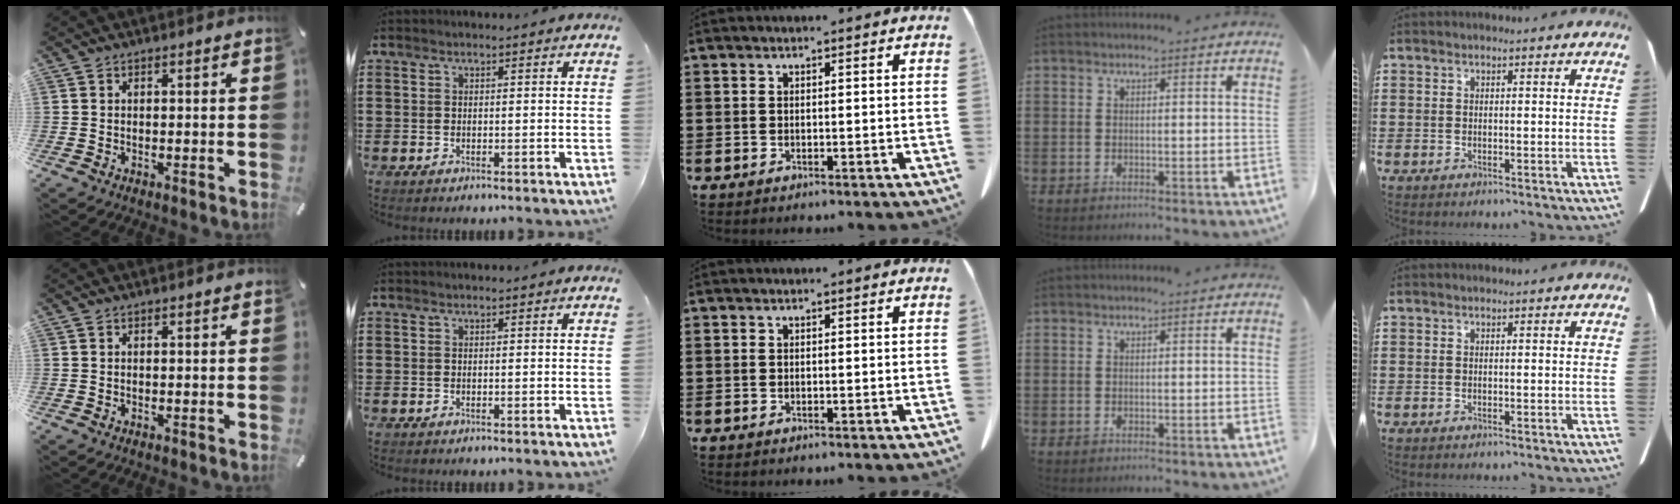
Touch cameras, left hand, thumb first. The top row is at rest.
{}